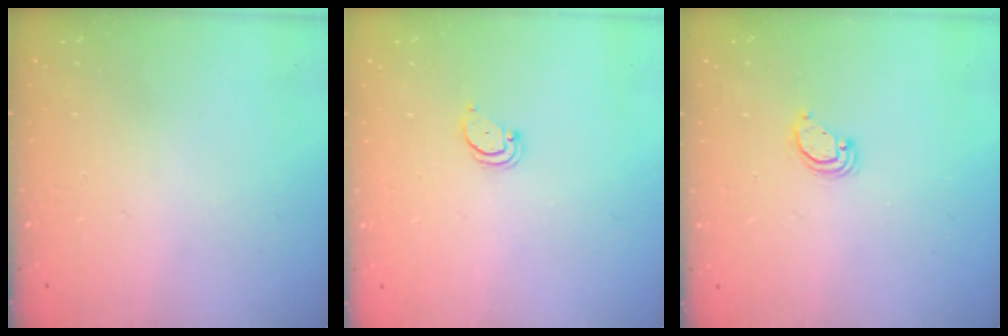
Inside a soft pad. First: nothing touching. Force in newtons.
{"total": 2.5, "press": 2.5, "slide": 0.3}
{"total": 3.3, "press": 3.3, "slide": 0.2}